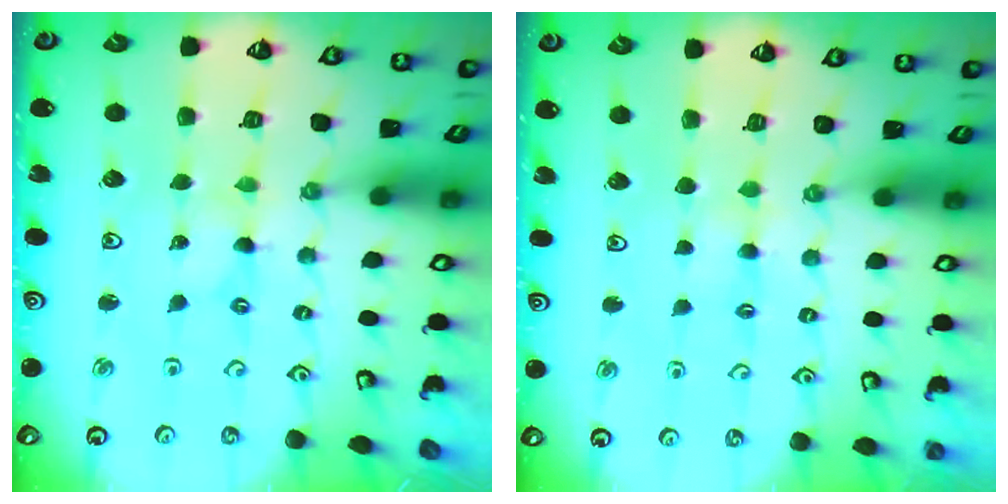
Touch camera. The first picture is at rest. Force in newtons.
{"total": 3.4, "press": 3.4, "slide": 0.4}